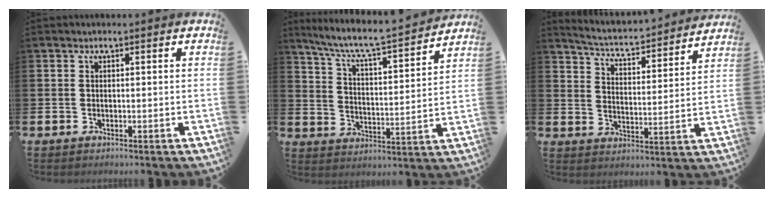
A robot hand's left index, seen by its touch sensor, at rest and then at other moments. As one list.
[{"total": 7.3, "force": [6.8, 0.3, 2.9], "torque": [-0.089, -0.051, 0.111]}, {"total": 4.9, "force": [4.8, 0.4, 1.1], "torque": [-0.050, -0.043, 0.077]}]